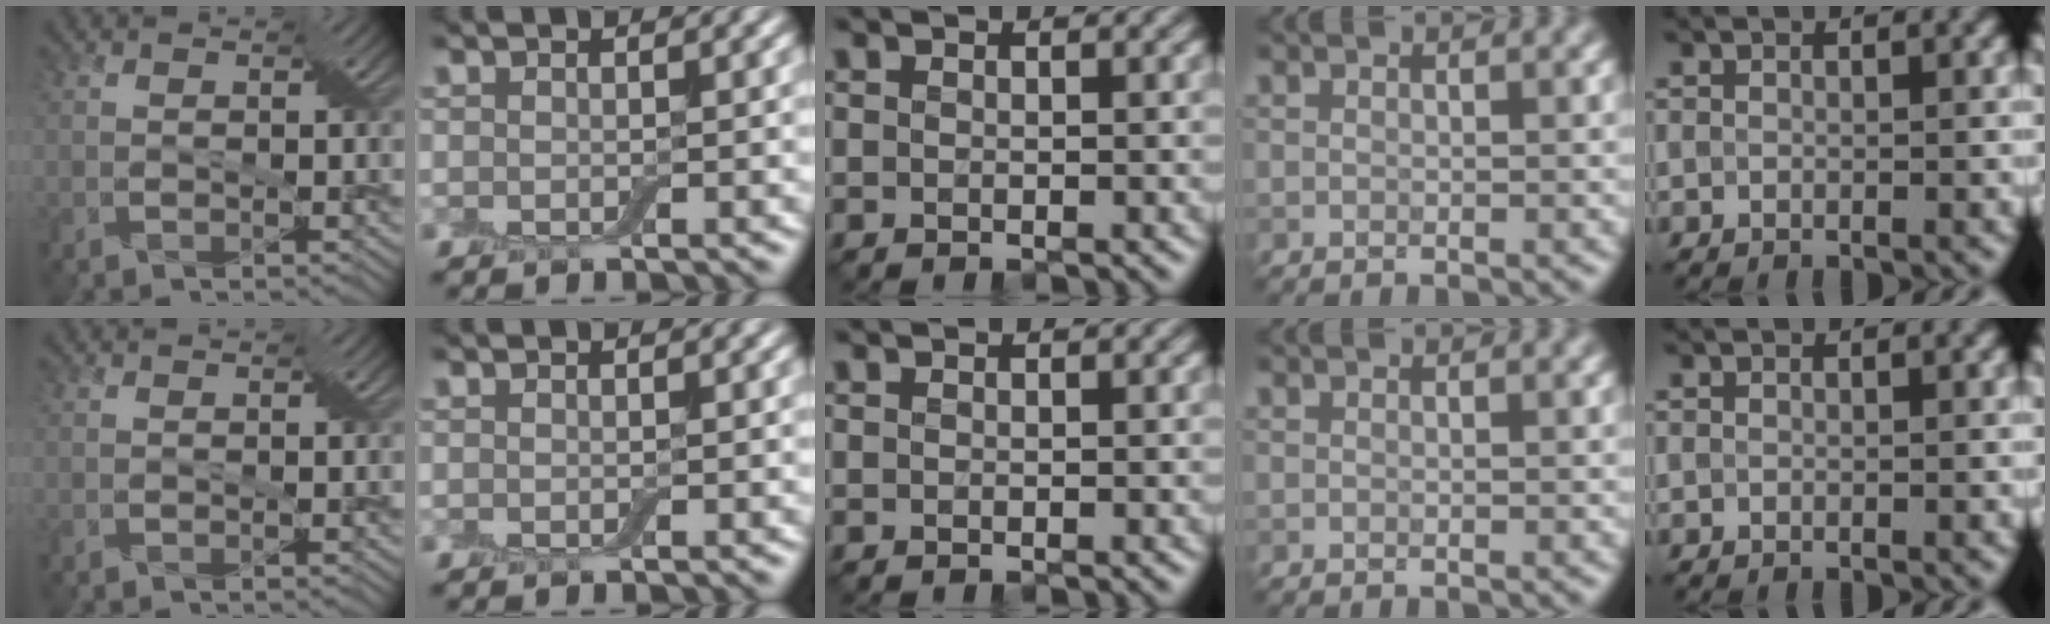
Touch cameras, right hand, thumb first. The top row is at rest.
{}